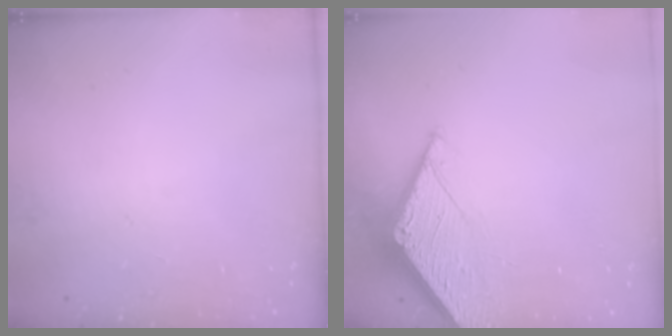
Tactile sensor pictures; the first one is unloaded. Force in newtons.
{"total": 5.0, "press": 4.9, "slide": 0.5}